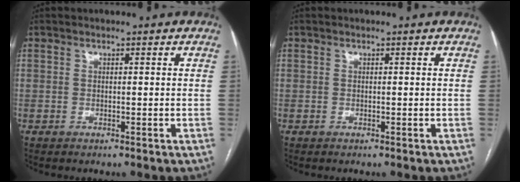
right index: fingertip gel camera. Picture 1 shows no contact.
{"total": 0.0}